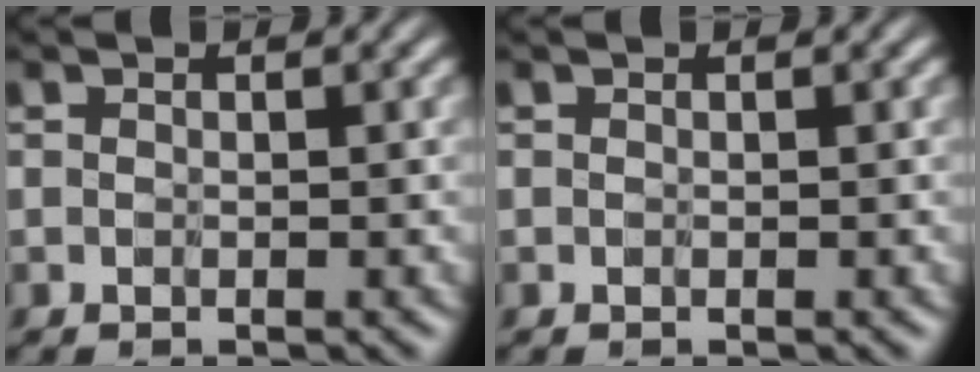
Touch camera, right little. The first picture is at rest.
{"total": 0.0}